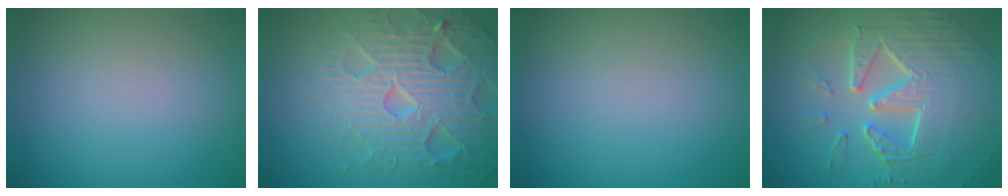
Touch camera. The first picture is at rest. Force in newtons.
{"total": 7.4, "press": 7.3, "slide": 1.5}
{"total": 0.0}
{"total": 9.6, "press": 6.6, "slide": 7.0}